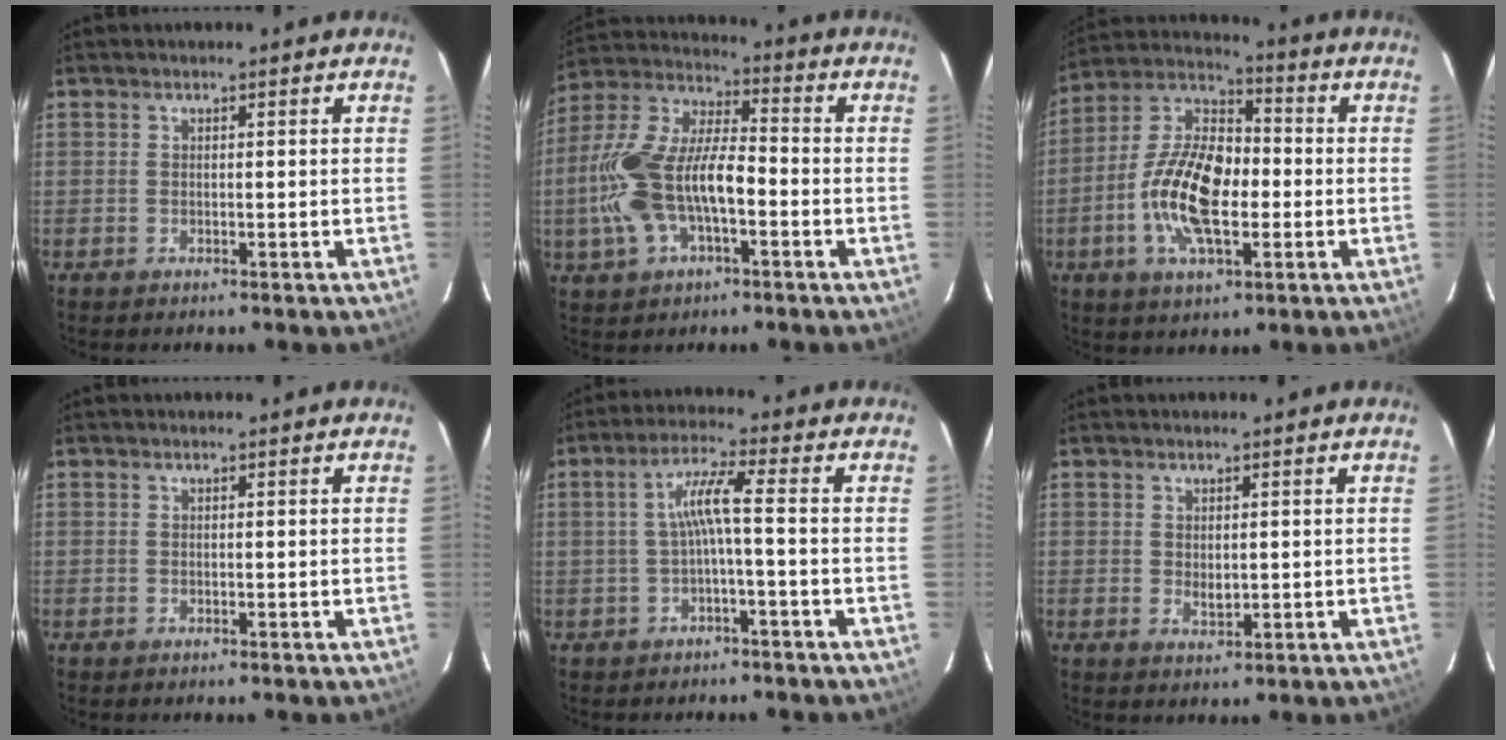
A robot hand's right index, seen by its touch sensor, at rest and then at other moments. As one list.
[{"total": 16.9, "force": [-4.1, 7.6, 14.6], "torque": [-0.305, 0.008, -0.080]}, {"total": 16.2, "force": [-3.1, 7.7, 13.9], "torque": [-0.277, 0.005, -0.063]}, {"total": 0.0}, {"total": 5.0, "force": [-1.3, -0.4, 4.8], "torque": [-0.101, 0.008, -0.020]}, {"total": 2.1, "force": [0.2, 1.4, 1.6], "torque": [-0.025, -0.001, 0.006]}]